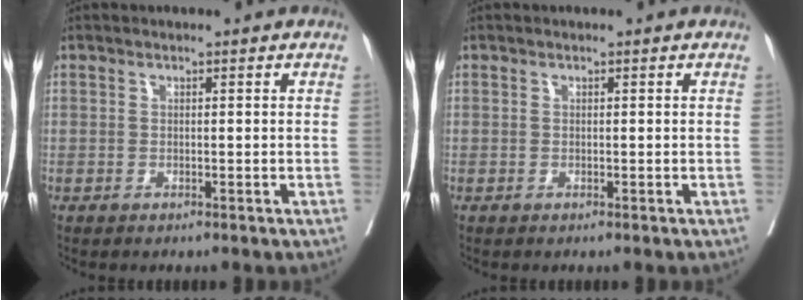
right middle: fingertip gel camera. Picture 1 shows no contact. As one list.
[{"total": 0.0}]